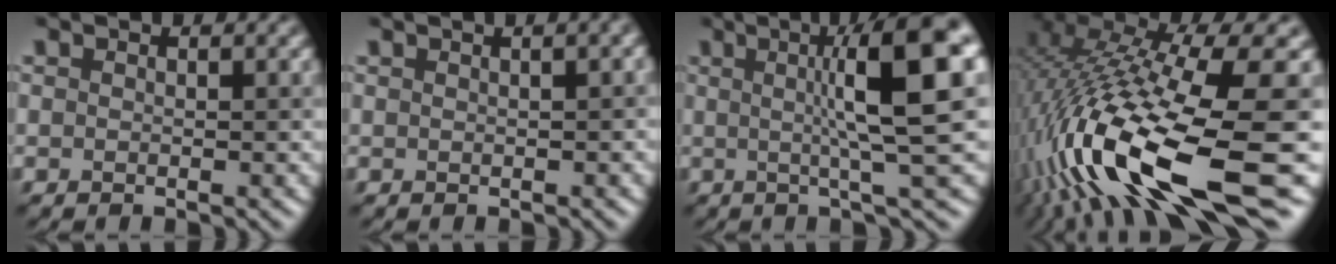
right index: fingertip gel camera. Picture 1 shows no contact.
{"total": 2.1, "force": [0.5, 0.5, 2.0], "torque": [-0.013, 0.008, 0.002]}
{"total": 10.3, "force": [1.8, 1.5, 10.0], "torque": [-0.115, 0.019, 0.022]}
{"total": 16.4, "force": [-3.7, 4.7, 15.3], "torque": [-0.308, -0.016, -0.049]}